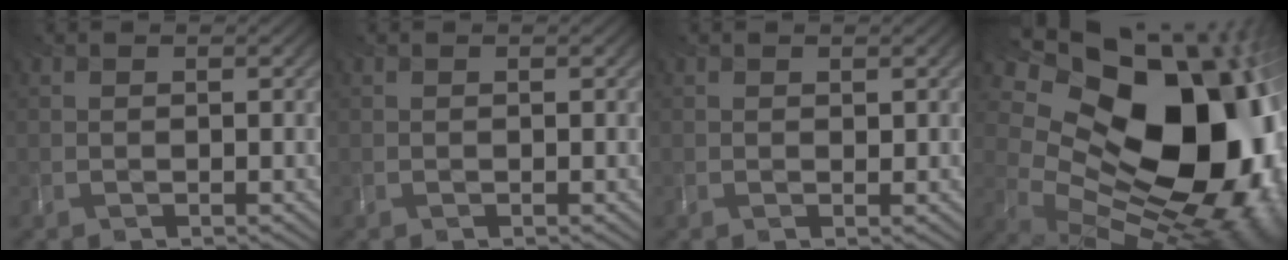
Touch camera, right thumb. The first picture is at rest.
{"total": 0.0}
{"total": 0.6, "force": [0.4, 0.3, 0.3], "torque": [-0.010, -0.004, 0.012]}
{"total": 22.0, "force": [5.2, 15.1, 15.1], "torque": [-0.262, 0.001, 0.121]}